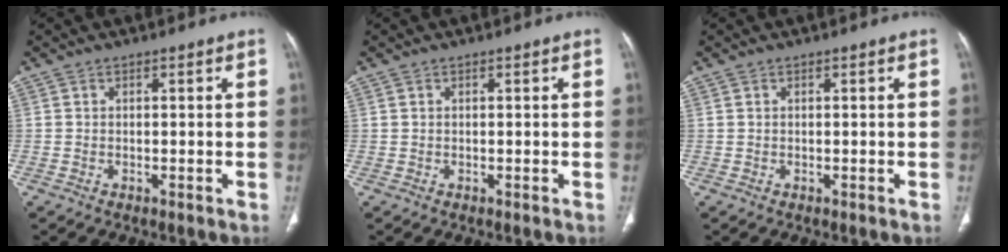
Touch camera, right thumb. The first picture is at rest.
{"total": 0.0}
{"total": 0.0}